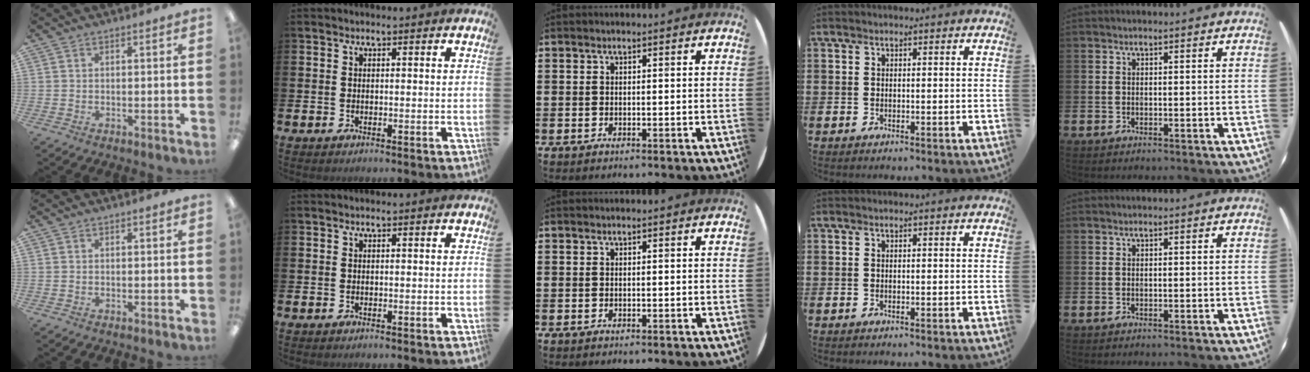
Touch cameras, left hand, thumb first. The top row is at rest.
{}